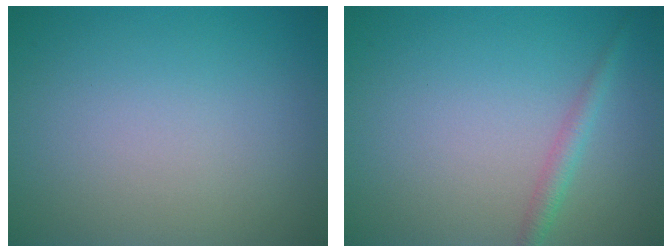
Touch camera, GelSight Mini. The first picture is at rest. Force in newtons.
{"total": 1.6, "press": 1.6, "slide": 0.1}